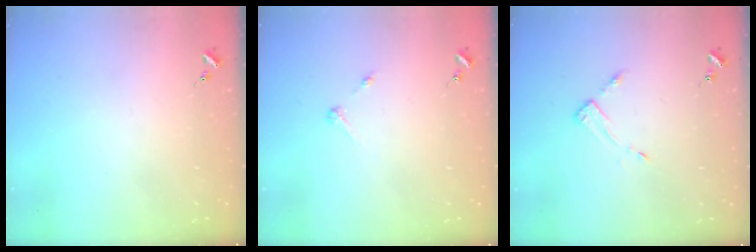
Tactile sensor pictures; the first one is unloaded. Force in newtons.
{"total": 2.7, "press": 2.7, "slide": 0.3}
{"total": 3.4, "press": 3.4, "slide": 0.4}